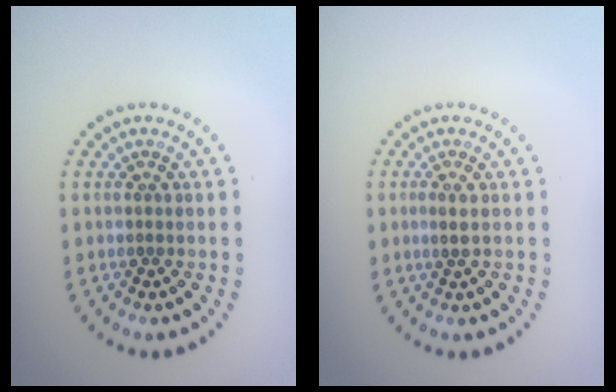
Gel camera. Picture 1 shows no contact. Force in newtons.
{"total": 1.0, "press": 0.9, "slide": 0.3}